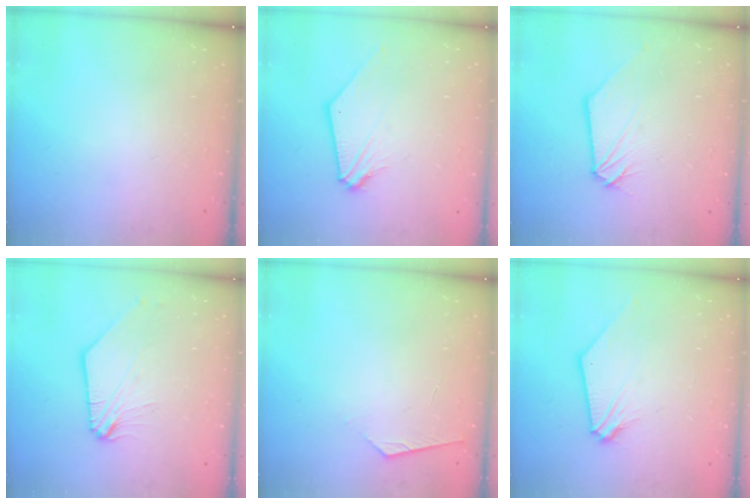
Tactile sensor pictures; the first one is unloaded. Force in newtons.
{"total": 3.9, "press": 3.9, "slide": 0.8}
{"total": 1.1, "press": 1.1, "slide": 0.1}
{"total": 2.5, "press": 2.5, "slide": 0.5}
{"total": 5.7, "press": 5.6, "slide": 0.6}
{"total": 2.1, "press": 2.1, "slide": 0.6}